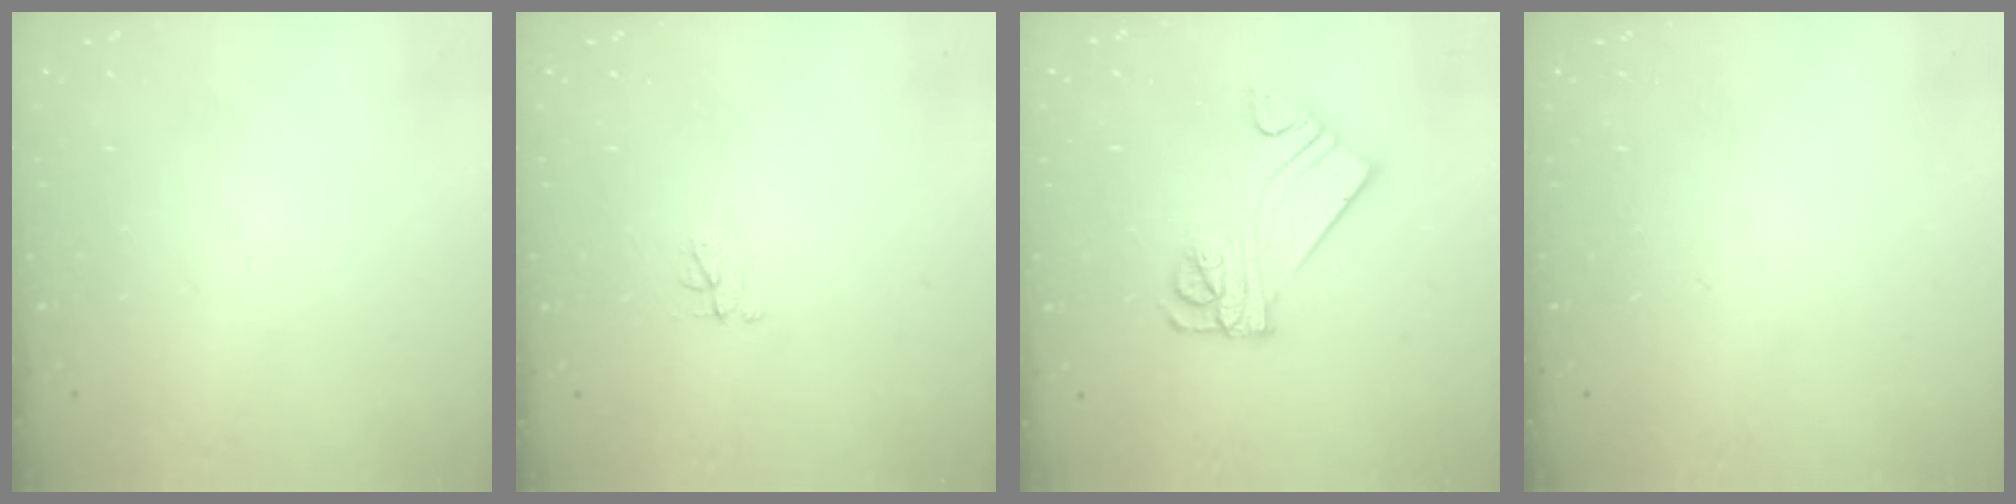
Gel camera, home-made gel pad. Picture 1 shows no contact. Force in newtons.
{"total": 3.1, "press": 3.1, "slide": 0.4}
{"total": 11.4, "press": 11.3, "slide": 1.2}
{"total": 0.0}